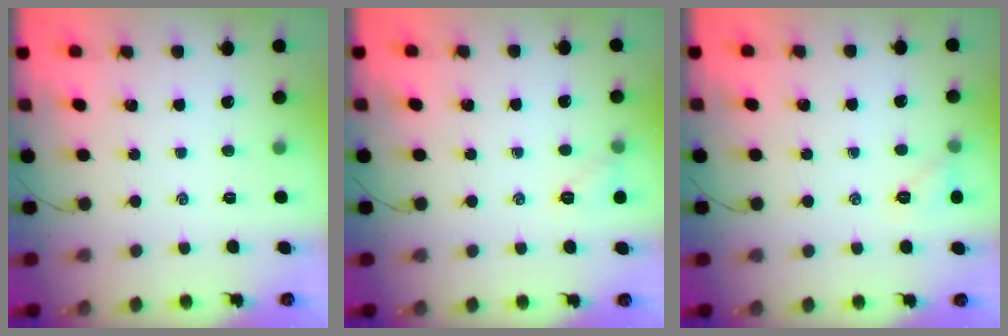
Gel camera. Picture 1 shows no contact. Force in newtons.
{"total": 5.3, "press": 5.2, "slide": 1.2}
{"total": 5.2, "press": 5.0, "slide": 1.4}